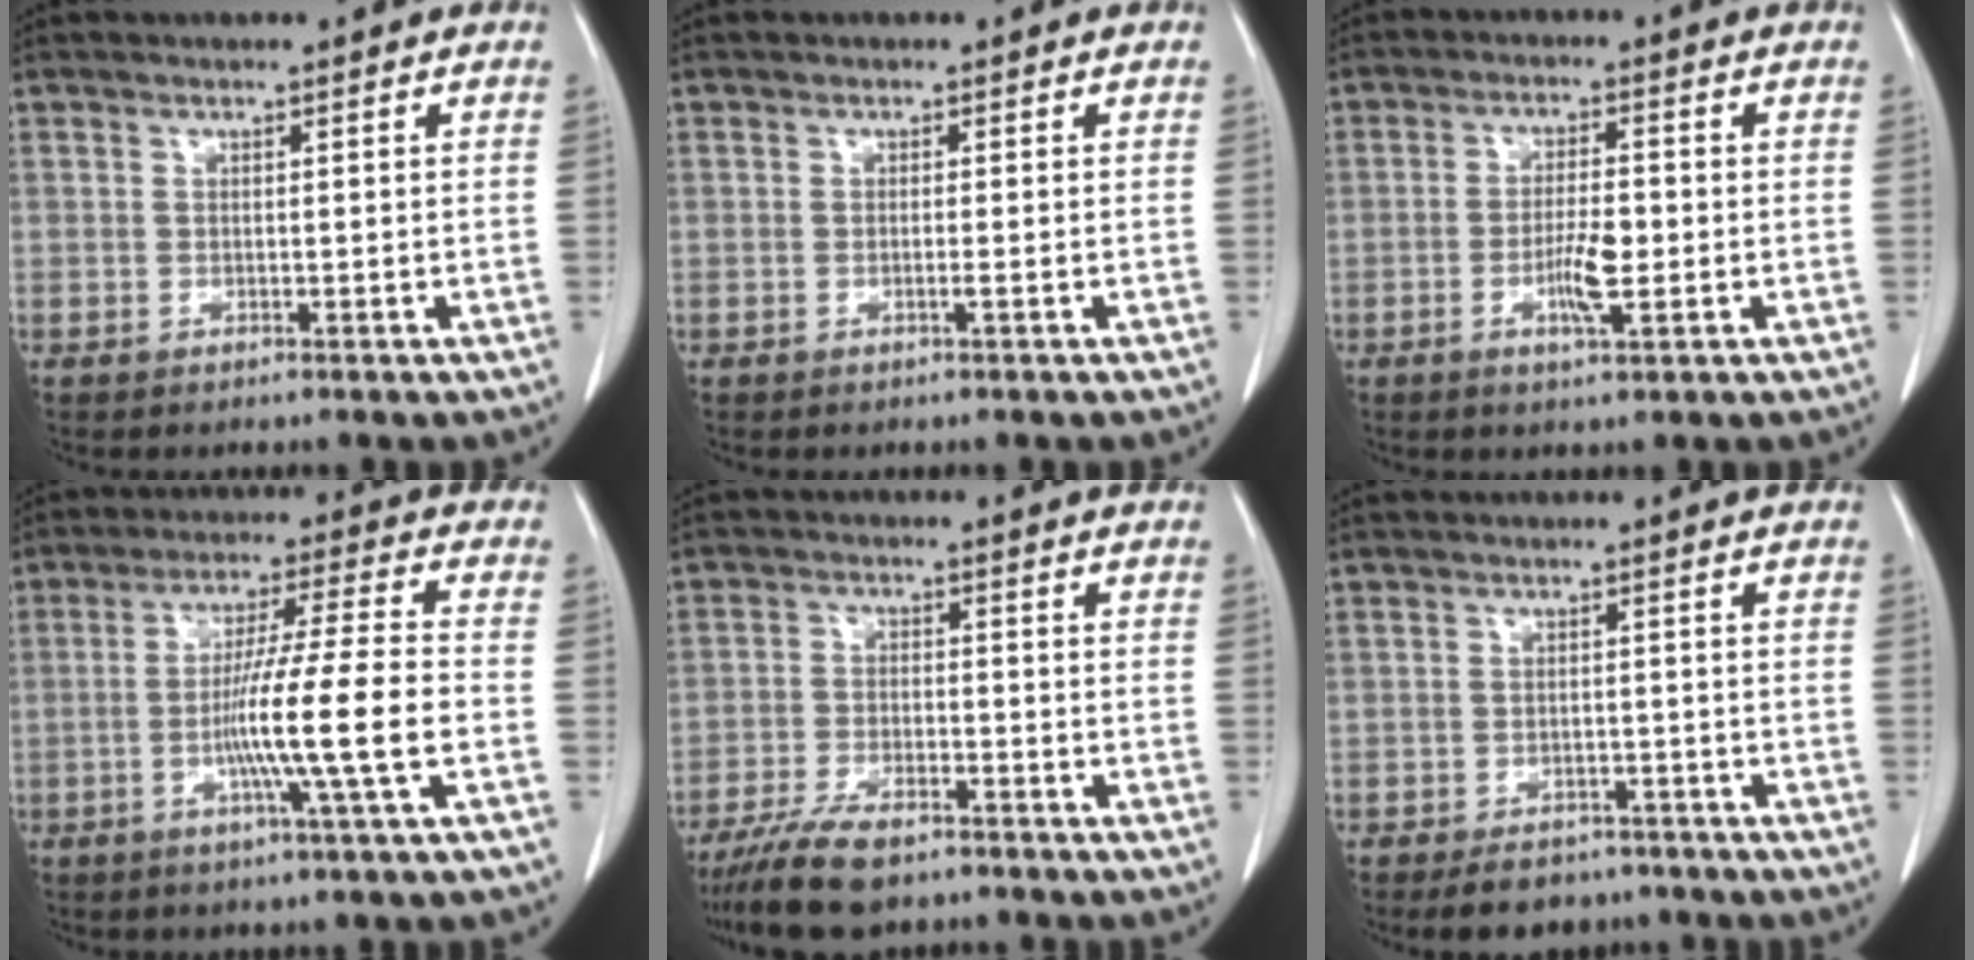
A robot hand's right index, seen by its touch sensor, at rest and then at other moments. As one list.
[{"total": 0.7, "force": [-0.3, -0.1, 0.6], "torque": [-0.011, 0.000, -0.005]}, {"total": 5.5, "force": [-1.3, 1.1, 5.2], "torque": [-0.097, -0.002, -0.022]}, {"total": 12.2, "force": [-3.0, -1.2, 11.8], "torque": [-0.211, -0.006, -0.058]}, {"total": 8.6, "force": [-6.7, 2.5, 4.7], "torque": [-0.084, -0.016, -0.116]}, {"total": 6.1, "force": [-4.9, 3.2, 1.4], "torque": [-0.011, 0.007, -0.068]}]